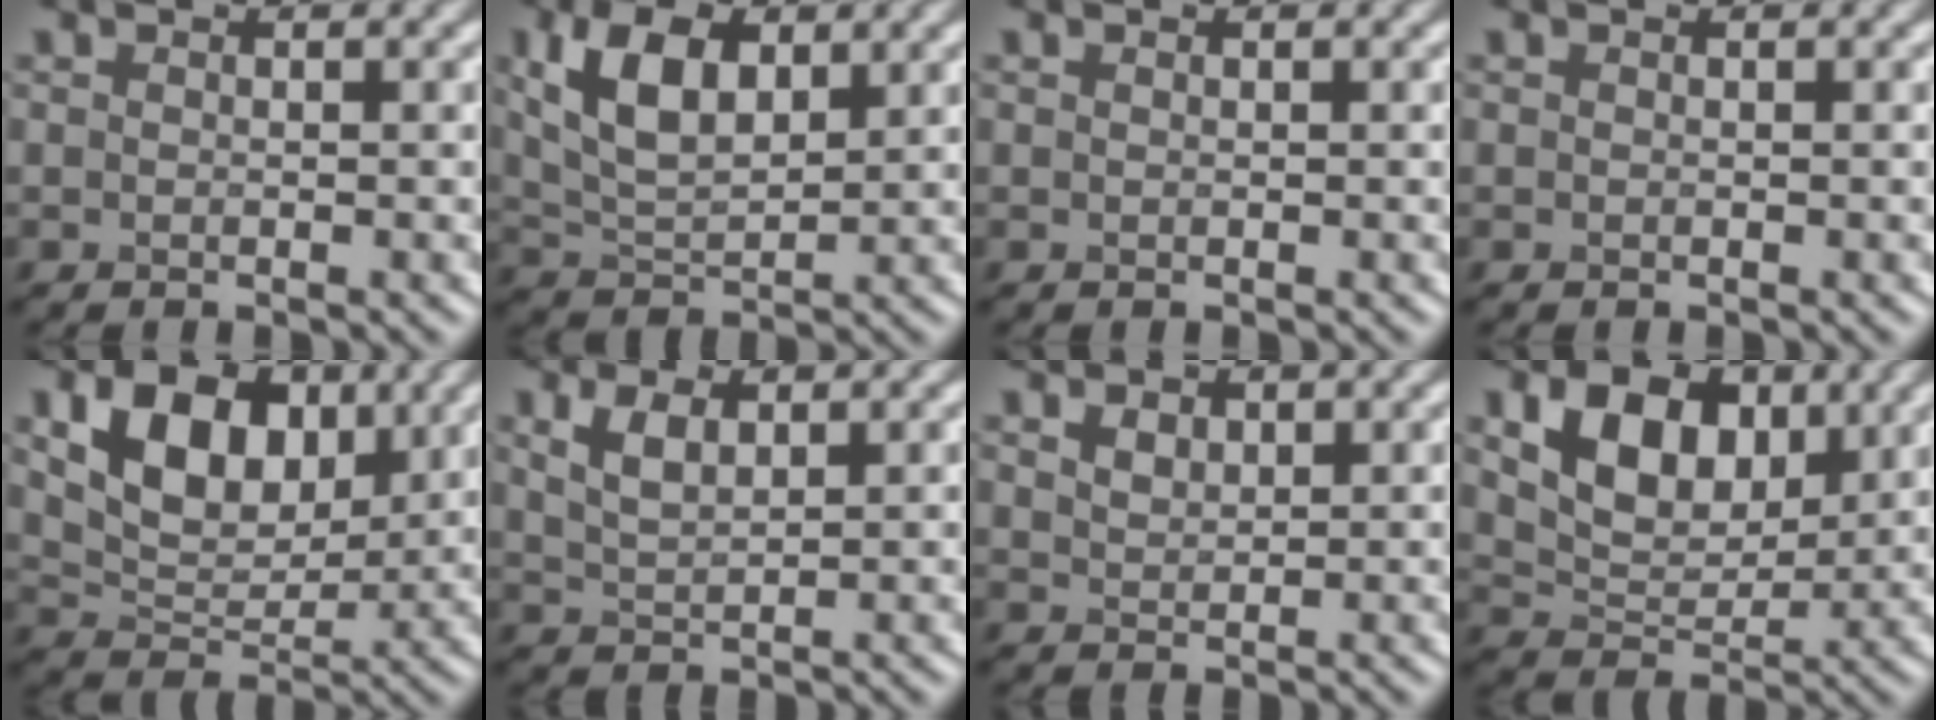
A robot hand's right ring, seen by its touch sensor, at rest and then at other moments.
{"total": 6.7, "force": [2.6, 3.6, 5.1], "torque": [-0.110, 0.005, 0.047]}
{"total": 0.0}
{"total": 0.0}
{"total": 8.3, "force": [3.2, 5.4, 5.4], "torque": [-0.102, -0.006, 0.054]}
{"total": 2.8, "force": [1.5, 1.4, 2.0], "torque": [-0.048, 0.001, 0.034]}
{"total": 1.7, "force": [1.0, 1.1, 0.8], "torque": [-0.015, 0.000, 0.020]}
{"total": 7.4, "force": [2.9, 4.8, 4.7], "torque": [-0.092, -0.007, 0.049]}